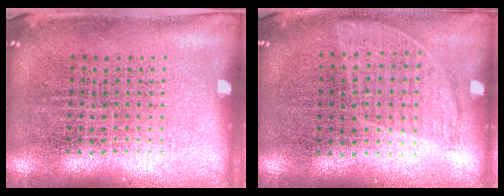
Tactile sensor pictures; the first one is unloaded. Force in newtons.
{"total": 0.9, "press": 0.8, "slide": 0.5}